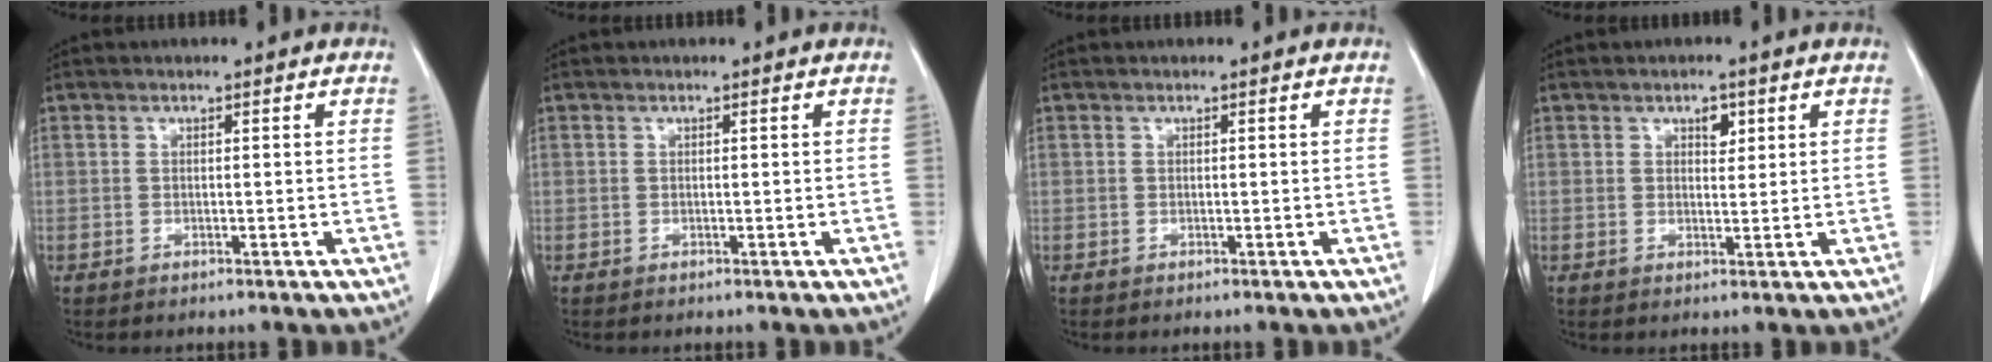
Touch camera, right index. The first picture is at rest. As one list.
[{"total": 0.0}, {"total": 0.0}, {"total": 2.1, "force": [1.1, 1.1, 1.4], "torque": [-0.017, -0.002, 0.017]}]